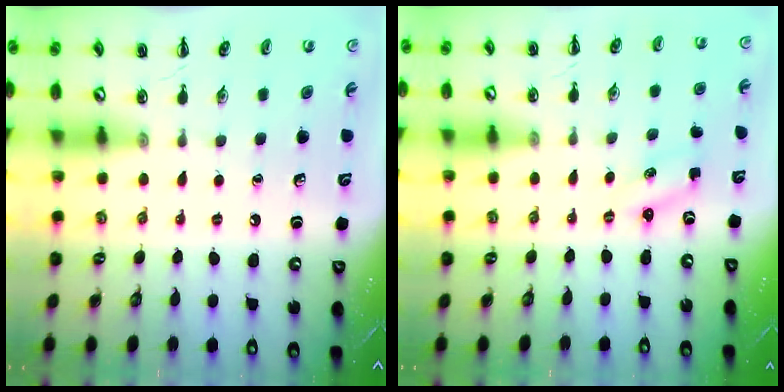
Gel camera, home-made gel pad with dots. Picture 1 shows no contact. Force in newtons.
{"total": 1.6, "press": 1.5, "slide": 0.4}